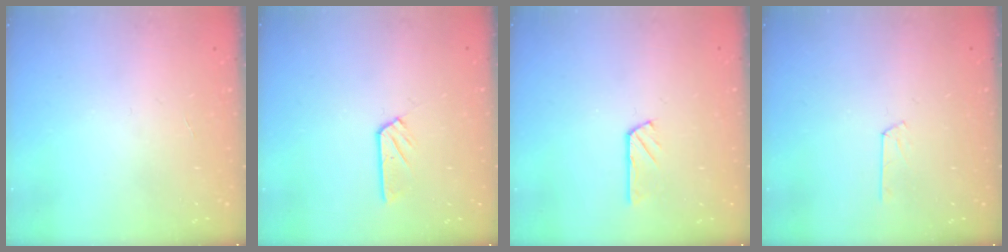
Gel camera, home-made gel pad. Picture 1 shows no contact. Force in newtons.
{"total": 4.8, "press": 4.8, "slide": 0.4}
{"total": 2.7, "press": 2.7, "slide": 0.1}
{"total": 2.9, "press": 2.9, "slide": 0.3}